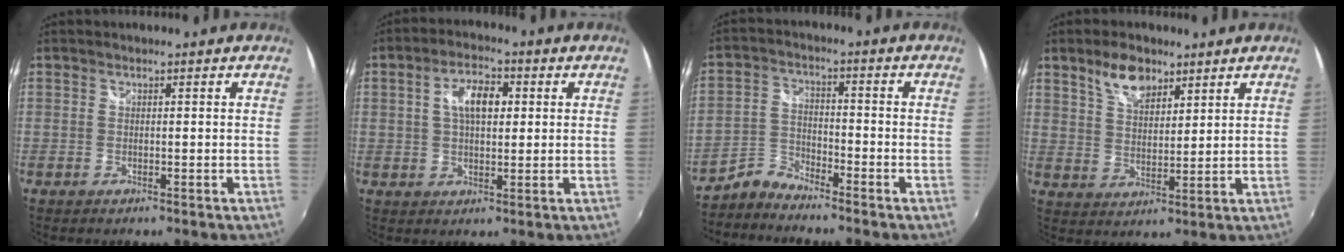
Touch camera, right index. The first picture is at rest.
{"total": 7.0, "force": [1.5, 3.7, 5.7], "torque": [-0.101, 0.015, 0.025]}
{"total": 4.6, "force": [-4.4, 1.2, 0.6], "torque": [-0.014, 0.011, -0.096]}
{"total": 7.2, "force": [4.8, 3.5, 4.1], "torque": [-0.070, 0.009, 0.090]}